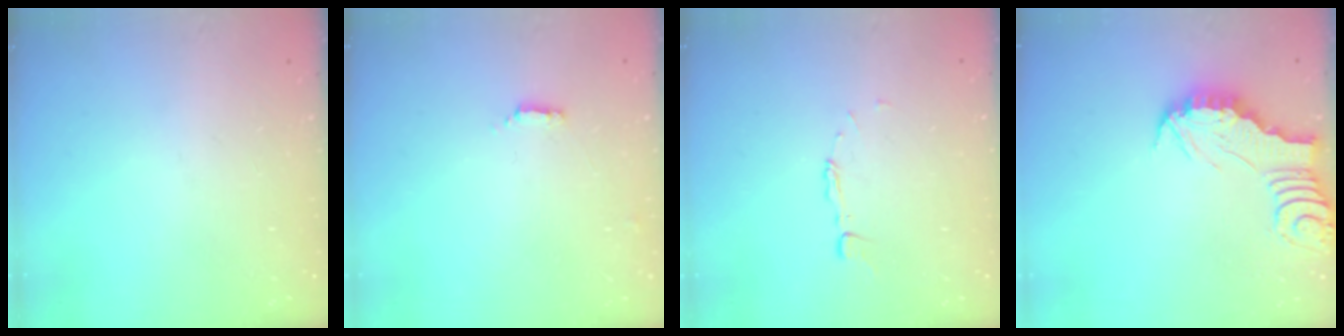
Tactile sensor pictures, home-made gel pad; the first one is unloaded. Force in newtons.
{"total": 1.3, "press": 1.3, "slide": 0.4}
{"total": 4.8, "press": 4.8, "slide": 0.4}
{"total": 2.9, "press": 2.9, "slide": 0.3}